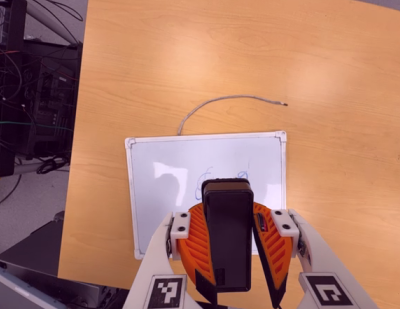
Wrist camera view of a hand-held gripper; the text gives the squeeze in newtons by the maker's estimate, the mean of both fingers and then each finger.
{"total": 12.4, "left": 10.7, "right": 14.1}